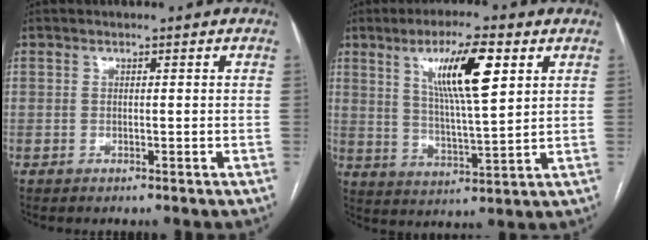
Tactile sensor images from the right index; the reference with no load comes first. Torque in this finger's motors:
{"motor_torque": [1.21, 0.93, 0.42, 0.19]}